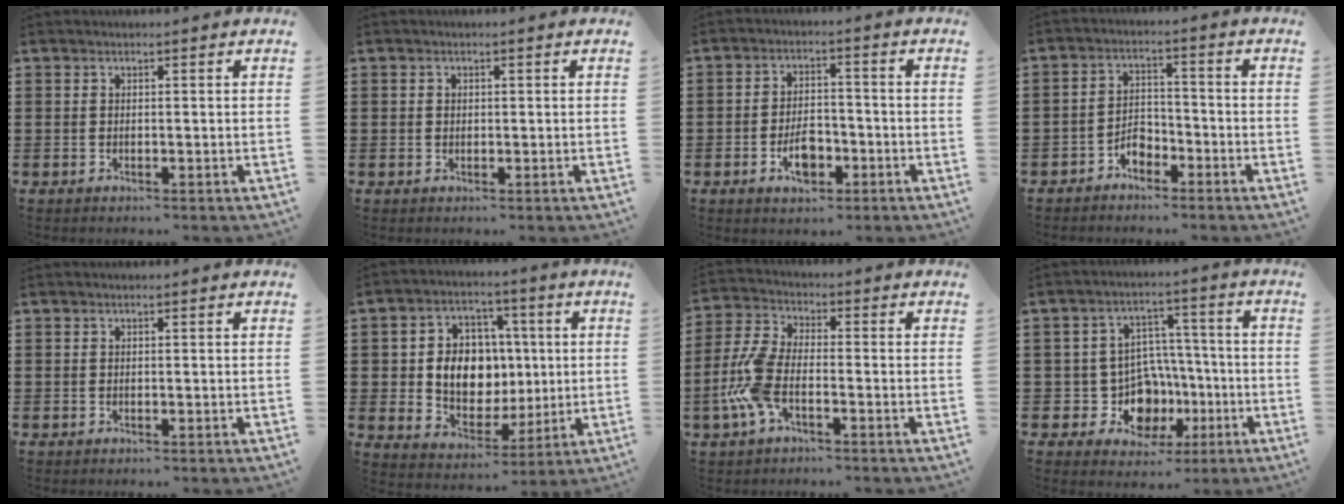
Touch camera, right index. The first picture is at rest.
{"total": 0.5, "force": [0.2, 0.5, 0.1], "torque": [-0.004, 0.003, 0.003]}
{"total": 5.6, "force": [-2.3, 3.0, 4.1], "torque": [-0.066, 0.005, -0.043]}
{"total": 3.6, "force": [-2.6, 1.9, 1.4], "torque": [-0.029, 0.009, -0.053]}
{"total": 0.0}
{"total": 9.1, "force": [0.7, 7.6, 5.0], "torque": [-0.098, 0.015, 0.014]}
{"total": 7.9, "force": [-2.7, 3.6, 6.5], "torque": [-0.168, -0.007, -0.056]}
{"total": 9.2, "force": [-1.7, 8.1, 4.1], "torque": [-0.091, 0.008, -0.019]}